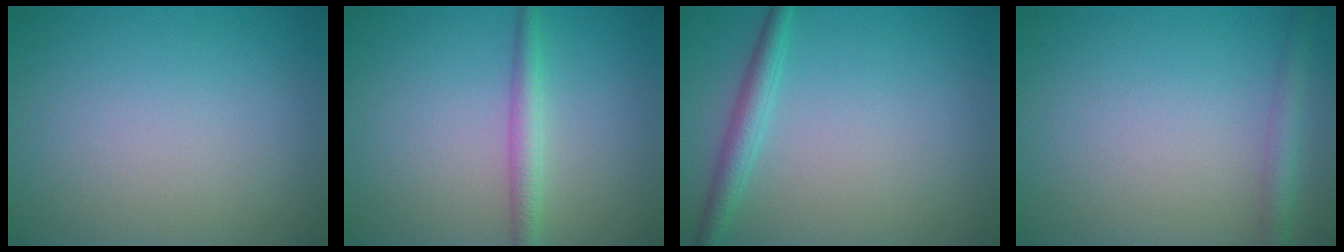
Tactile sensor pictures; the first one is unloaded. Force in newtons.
{"total": 2.2, "press": 2.2, "slide": 0.0}
{"total": 2.3, "press": 2.3, "slide": 0.1}
{"total": 2.2, "press": 2.2, "slide": 0.1}